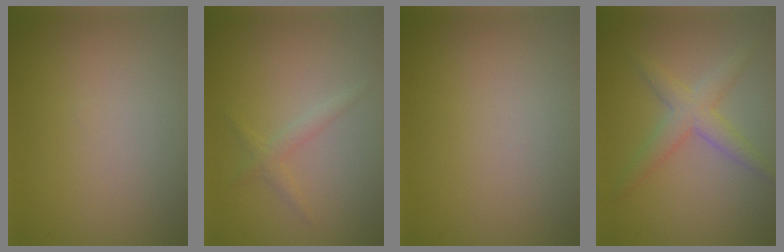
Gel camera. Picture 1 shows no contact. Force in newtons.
{"total": 1.4, "press": 1.4, "slide": 0.1}
{"total": 0.0}
{"total": 2.4, "press": 2.4, "slide": 0.1}